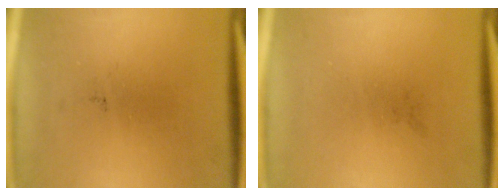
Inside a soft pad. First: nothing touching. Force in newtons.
{"total": 0.0}